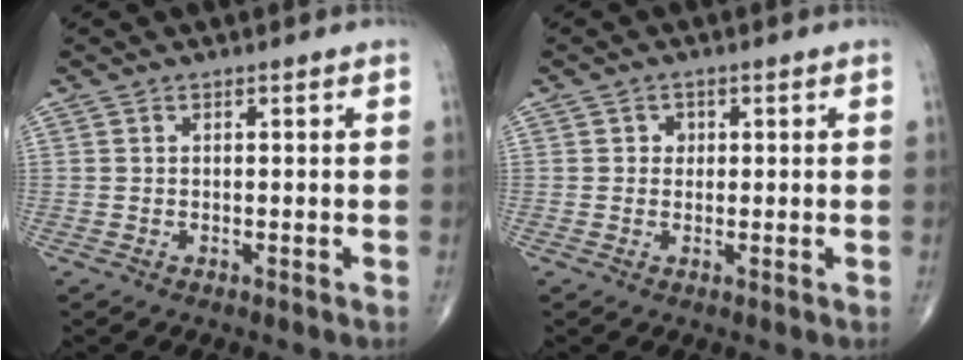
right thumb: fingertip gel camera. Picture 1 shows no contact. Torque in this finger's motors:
{"motor_torque": [-0.52, -0.06, 0.02, 0.02, 0.01]}